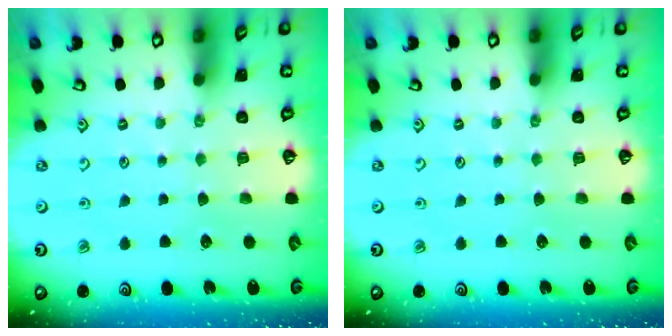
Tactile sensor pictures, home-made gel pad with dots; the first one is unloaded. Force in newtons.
{"total": 0.0}